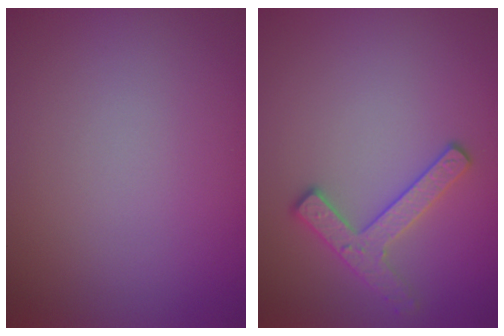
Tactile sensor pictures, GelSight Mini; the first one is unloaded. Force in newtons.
{"total": 2.5, "press": 2.4, "slide": 0.5}